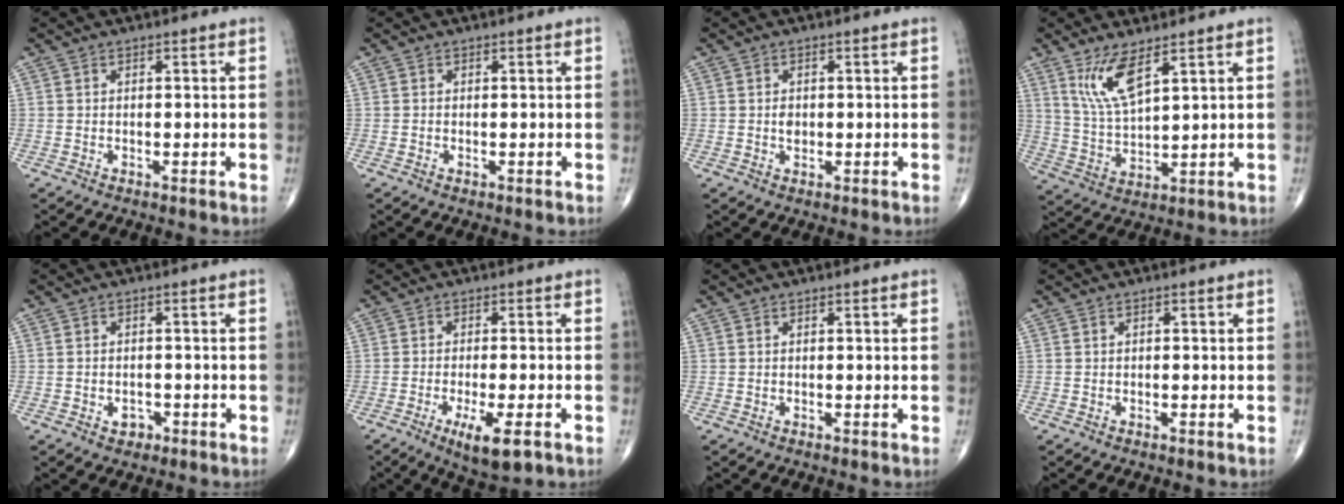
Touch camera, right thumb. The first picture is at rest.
{"total": 0.0}
{"total": 1.6, "force": [-0.1, 1.2, 1.1], "torque": [-0.012, 0.002, 0.000]}
{"total": 8.3, "force": [4.8, 2.3, 6.4], "torque": [-0.126, -0.031, 0.105]}
{"total": 2.3, "force": [-1.0, 1.8, 1.1], "torque": [-0.004, 0.006, -0.010]}
{"total": 7.7, "force": [-3.6, 2.0, 6.5], "torque": [-0.108, -0.010, -0.055]}
{"total": 0.0}
{"total": 0.0}